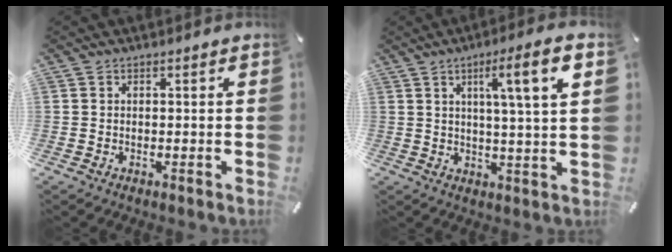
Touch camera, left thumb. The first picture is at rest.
{"total": 10.3, "force": [3.9, 0.5, 9.5], "torque": [-0.157, -0.006, 0.053]}